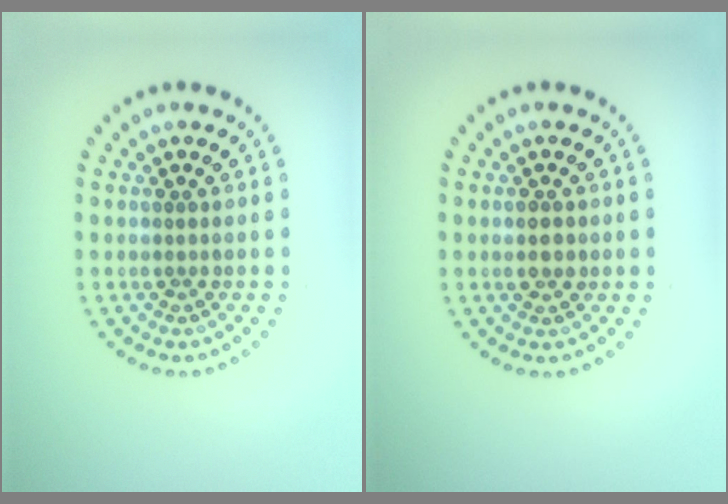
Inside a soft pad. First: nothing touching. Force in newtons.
{"total": 1.2, "press": 1.2, "slide": 0.2}